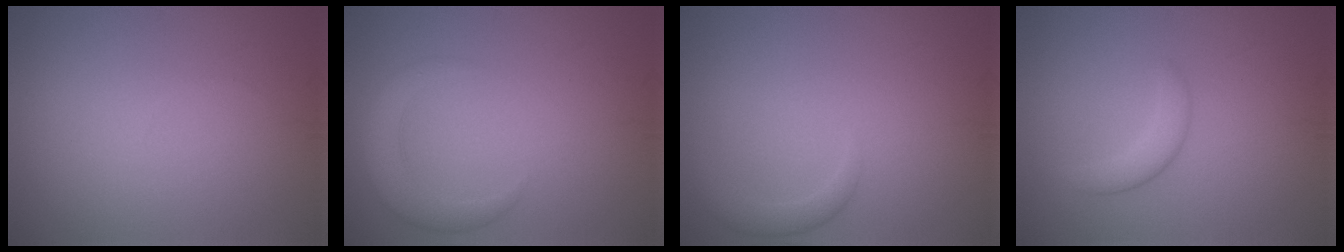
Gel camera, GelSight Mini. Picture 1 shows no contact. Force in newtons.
{"total": 3.0, "press": 3.0, "slide": 0.3}
{"total": 1.7, "press": 1.7, "slide": 0.1}
{"total": 1.9, "press": 1.9, "slide": 0.0}